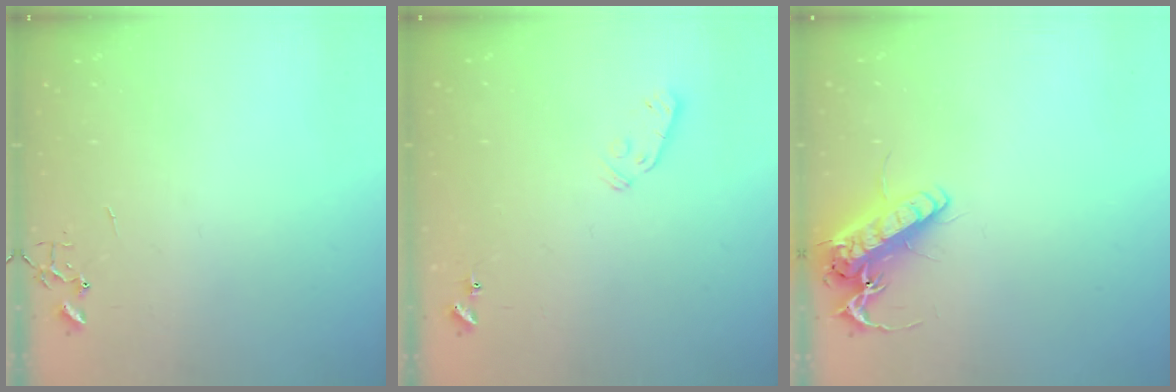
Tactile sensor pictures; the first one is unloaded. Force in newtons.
{"total": 5.3, "press": 5.3, "slide": 0.7}
{"total": 13.8, "press": 13.6, "slide": 2.4}